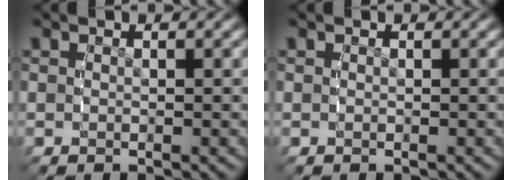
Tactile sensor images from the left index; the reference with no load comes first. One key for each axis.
{"total": 0.0}